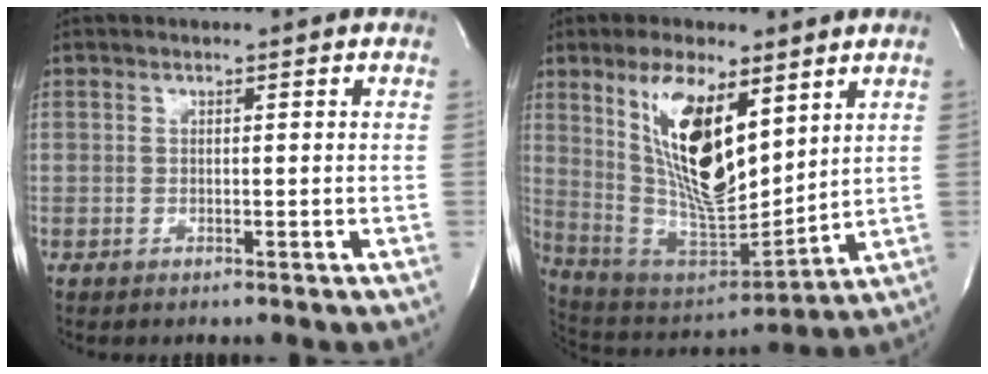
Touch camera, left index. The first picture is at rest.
{"total": 16.0, "force": [6.7, 5.2, 13.6], "torque": [-0.258, -0.003, 0.131]}